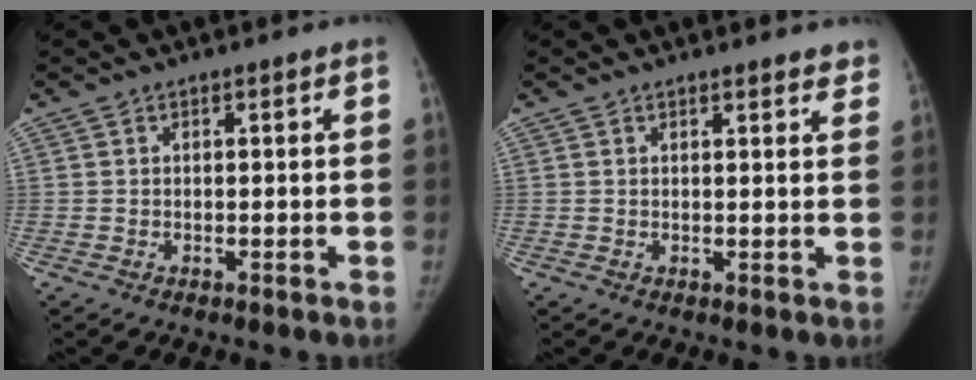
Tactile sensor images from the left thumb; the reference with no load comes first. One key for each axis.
{"total": 3.9, "fx": 3.6, "fy": 1.1, "fz": 1.2, "tx": 0.012, "ty": -0.013, "tz": 0.029}